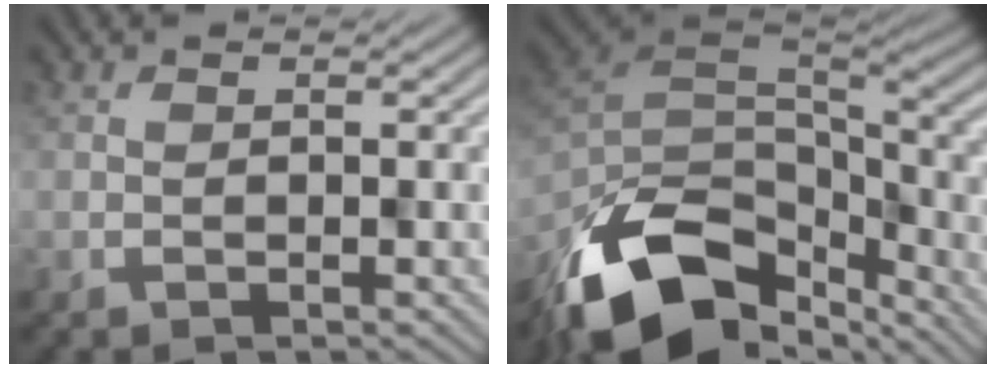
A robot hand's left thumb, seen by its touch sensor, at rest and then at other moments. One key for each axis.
{"total": 15.1, "fx": -9.2, "fy": 7.9, "fz": 9.0, "tx": -0.219, "ty": -0.036, "tz": -0.145}